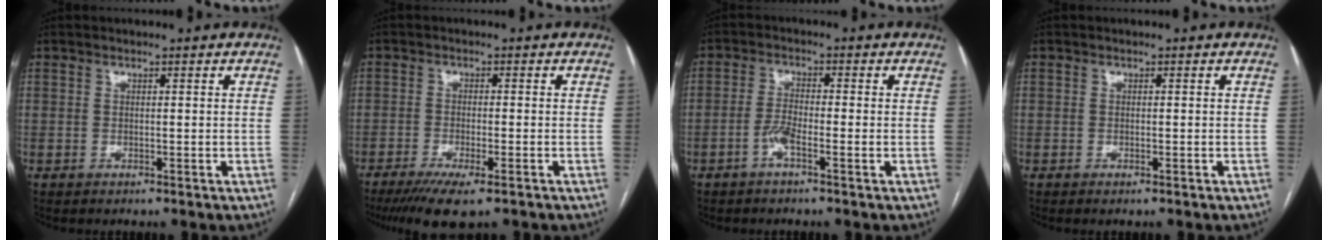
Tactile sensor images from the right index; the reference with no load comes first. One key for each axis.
{"total": 8.6, "fx": -6.1, "fy": 1.3, "fz": 5.9, "tx": -0.090, "ty": -0.019, "tz": -0.094}
{"total": 3.4, "fx": -1.8, "fy": 0.3, "fz": 2.9, "tx": -0.061, "ty": 0.003, "tz": -0.038}
{"total": 0.6, "fx": -0.4, "fy": 0.0, "fz": 0.4, "tx": -0.008, "ty": -0.002, "tz": -0.005}